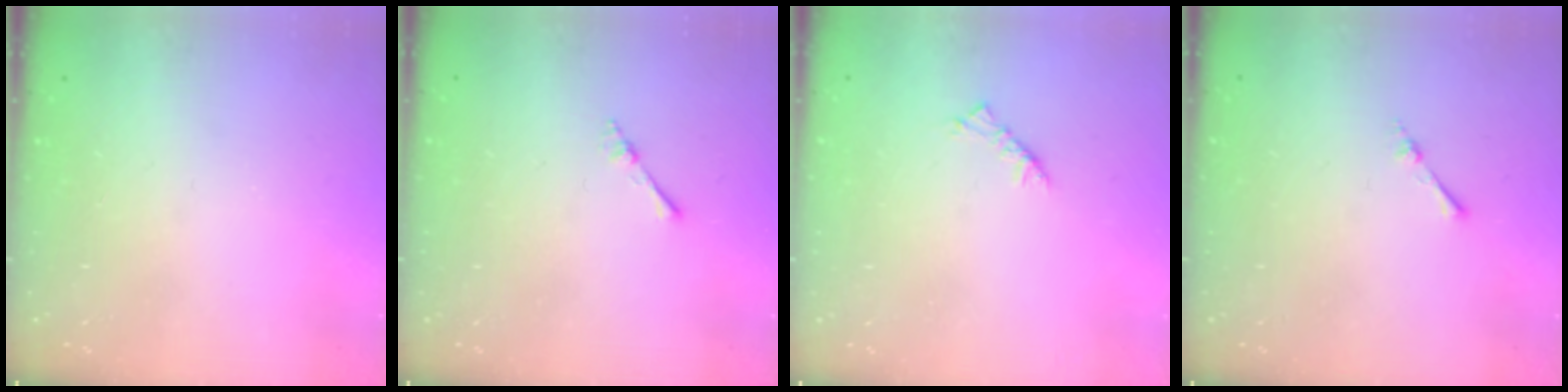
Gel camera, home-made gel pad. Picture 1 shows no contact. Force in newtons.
{"total": 2.2, "press": 2.2, "slide": 0.3}
{"total": 2.5, "press": 2.4, "slide": 0.7}
{"total": 1.7, "press": 1.7, "slide": 0.3}